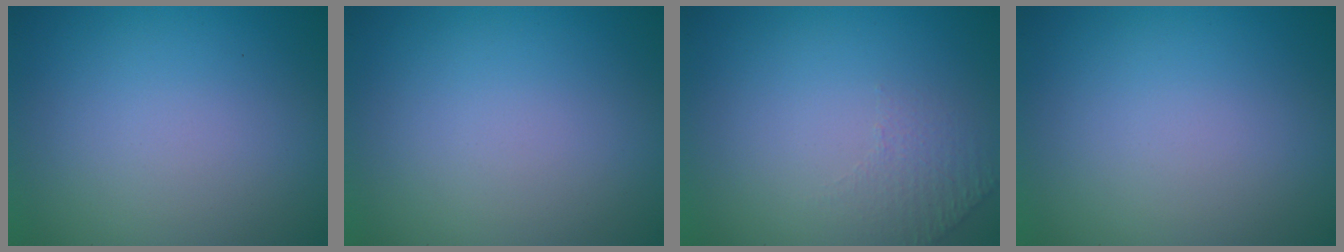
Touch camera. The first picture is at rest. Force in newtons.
{"total": 0.0}
{"total": 1.2, "press": 0.7, "slide": 0.9}
{"total": 0.0}